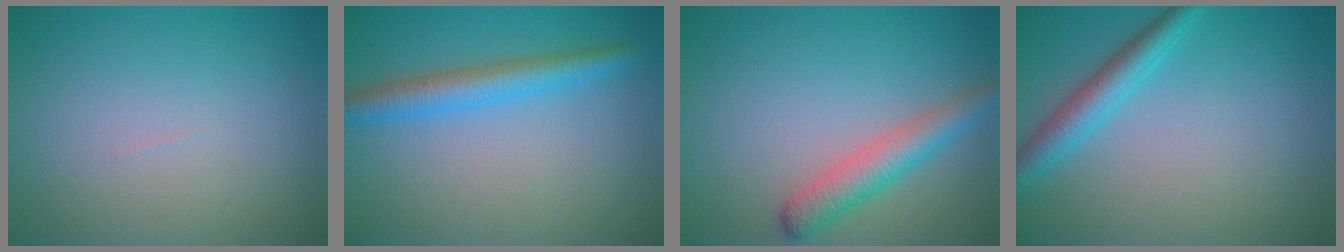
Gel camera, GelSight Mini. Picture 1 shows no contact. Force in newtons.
{"total": 3.6, "press": 3.6, "slide": 0.3}
{"total": 3.7, "press": 3.7, "slide": 0.2}
{"total": 3.1, "press": 3.1, "slide": 0.1}